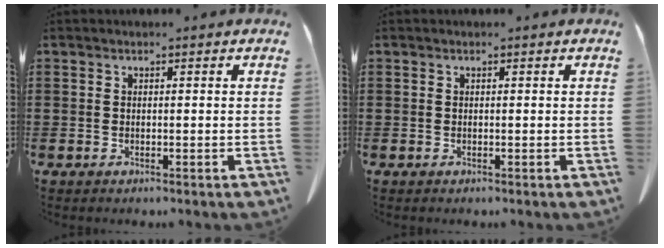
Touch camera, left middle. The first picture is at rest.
{"total": 0.0}